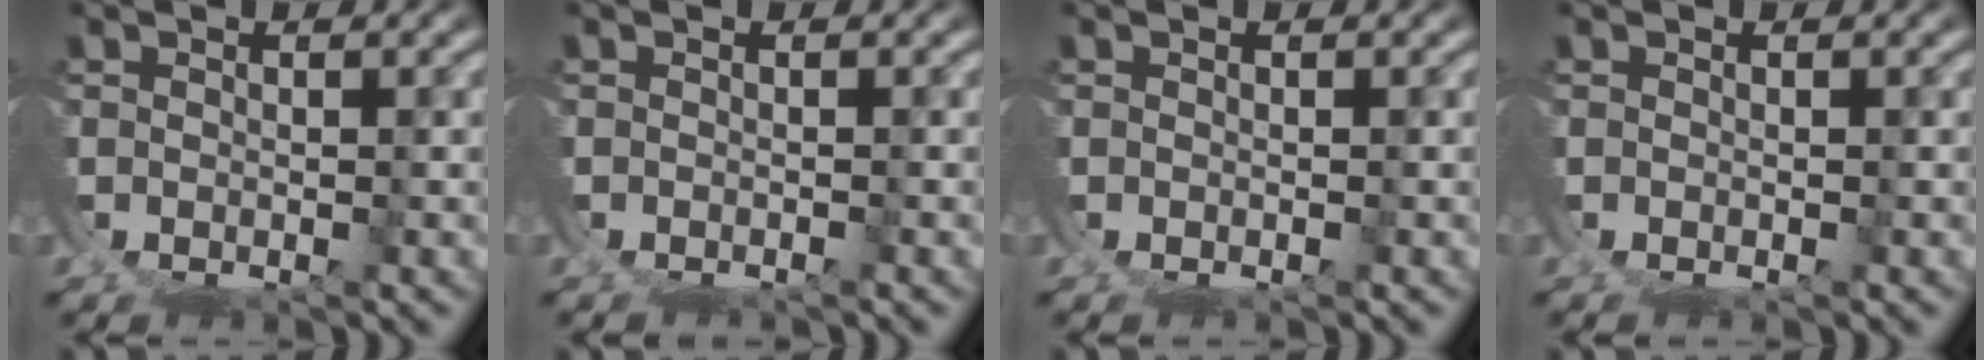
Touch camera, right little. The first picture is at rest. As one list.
[{"total": 0.7, "force": [-0.6, 0.1, -0.3], "torque": [0.007, -0.001, -0.013]}, {"total": 0.0}, {"total": 0.0}]